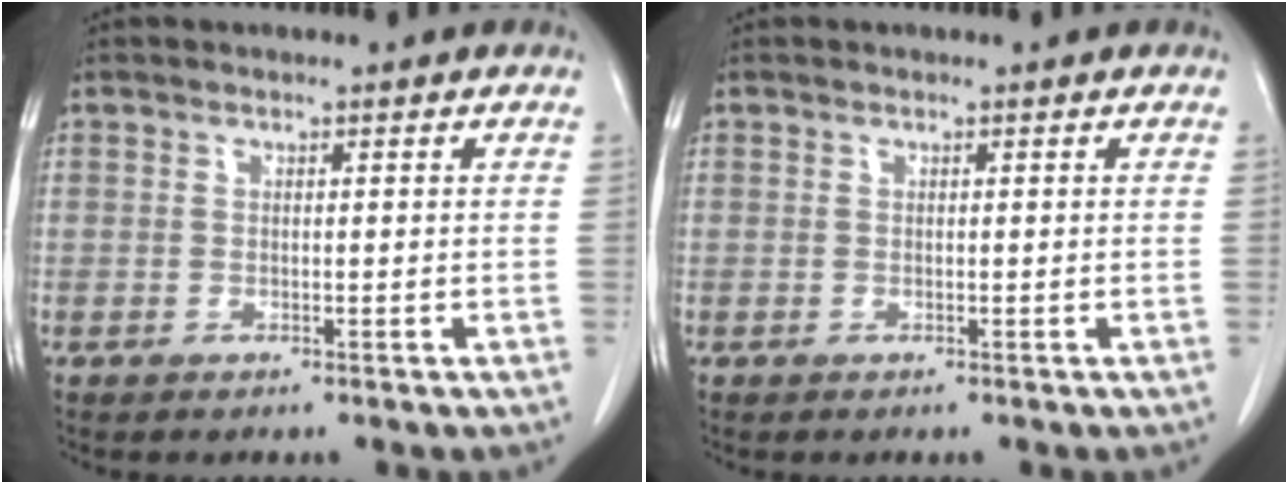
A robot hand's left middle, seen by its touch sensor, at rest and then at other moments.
{"total": 0.0}